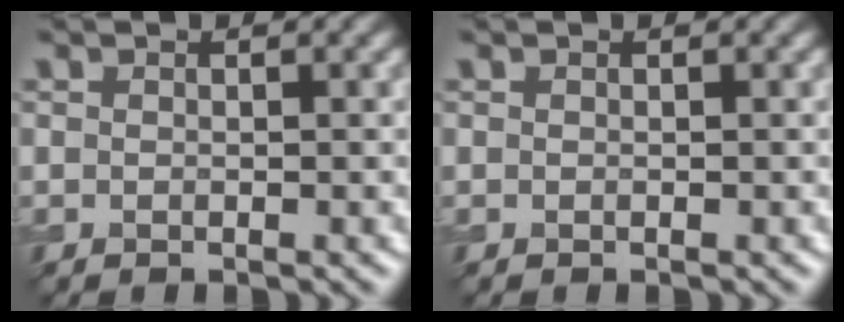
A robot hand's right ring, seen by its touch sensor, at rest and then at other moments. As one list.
[{"total": 0.0}]